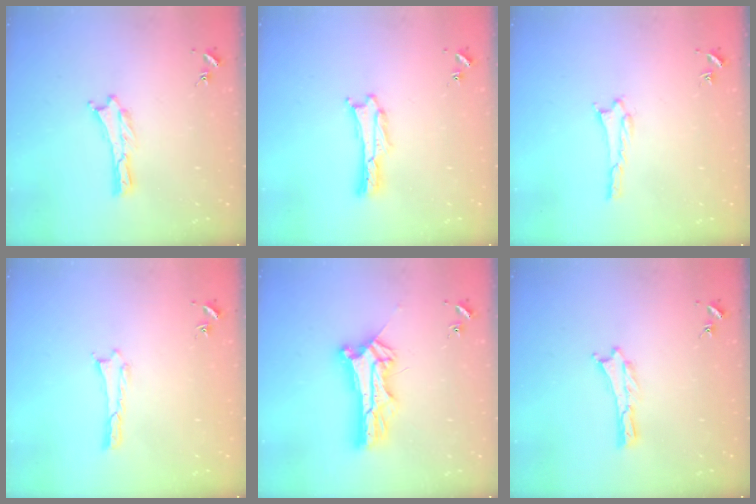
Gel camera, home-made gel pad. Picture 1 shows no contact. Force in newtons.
{"total": 1.5, "press": 1.4, "slide": 0.2}
{"total": 1.9, "press": 1.9, "slide": 0.2}
{"total": 0.0}
{"total": 9.6, "press": 9.6, "slide": 0.8}
{"total": 0.0}